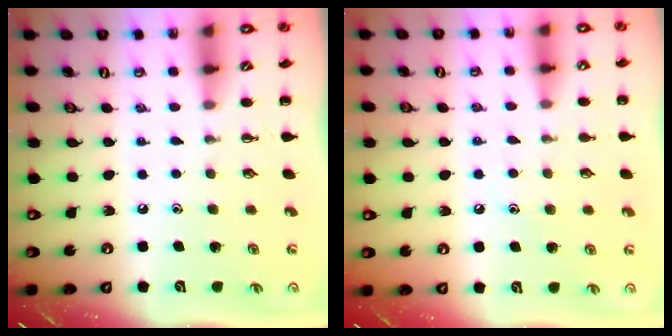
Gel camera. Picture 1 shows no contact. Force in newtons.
{"total": 7.3, "press": 7.1, "slide": 1.8}